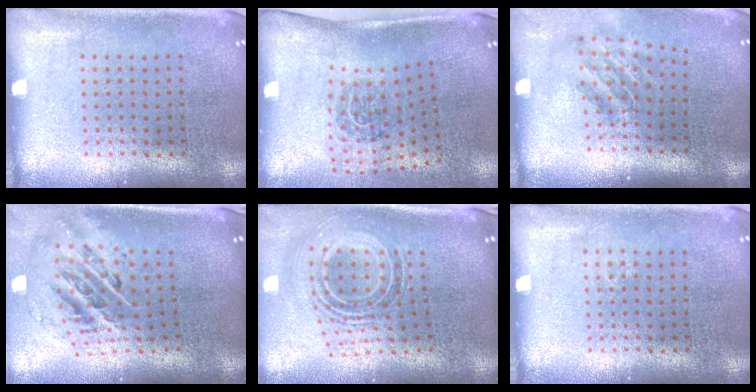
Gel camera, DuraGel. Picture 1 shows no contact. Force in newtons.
{"total": 1.8, "press": 1.1, "slide": 1.4}
{"total": 1.8, "press": 1.3, "slide": 1.3}
{"total": 2.8, "press": 1.9, "slide": 2.1}
{"total": 1.6, "press": 1.2, "slide": 1.0}
{"total": 0.5, "press": 0.5, "slide": 0.2}